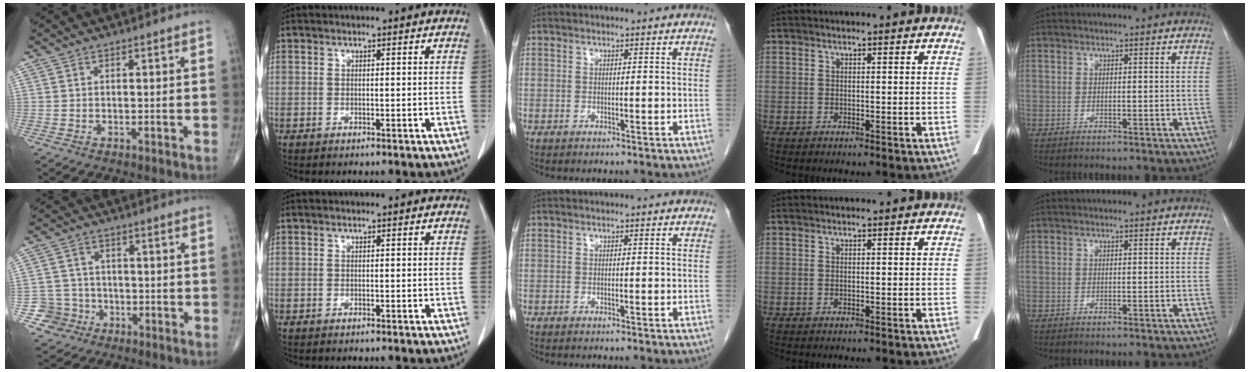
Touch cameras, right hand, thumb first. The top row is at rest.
{"thumb": {"total": 5.4, "force": [-2.4, 4.9, -0.3], "torque": [0.039, 0.019, -0.044]}}